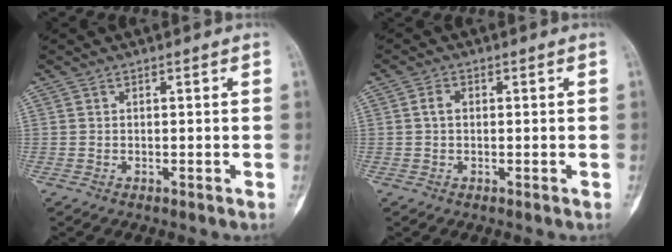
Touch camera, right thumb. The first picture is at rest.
{"total": 1.8, "force": [0.1, 1.2, 1.3], "torque": [-0.021, 0.006, 0.000]}